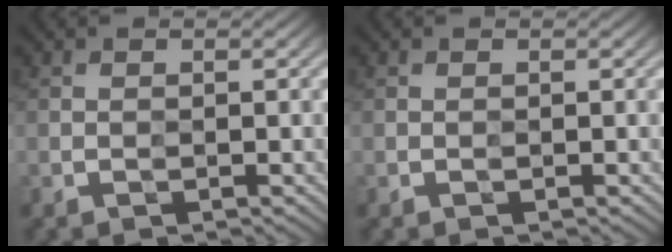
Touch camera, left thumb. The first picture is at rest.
{"total": 0.0}